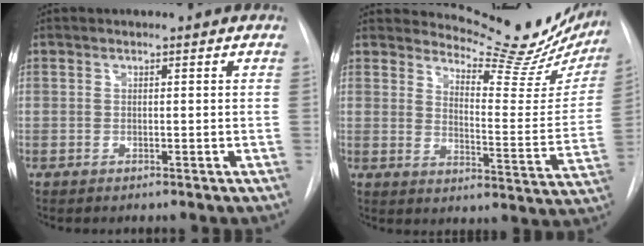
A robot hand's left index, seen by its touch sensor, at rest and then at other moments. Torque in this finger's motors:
{"motor_torque": [-0.68, -0.51, -0.33, -0.02]}